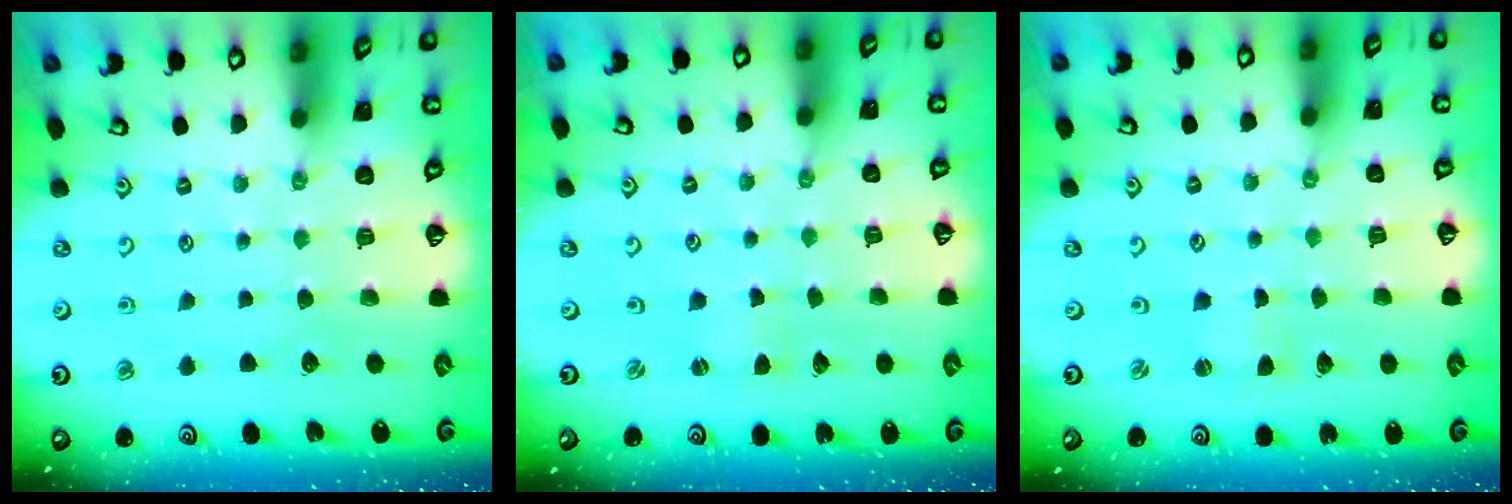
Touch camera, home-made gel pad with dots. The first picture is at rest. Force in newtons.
{"total": 0.6, "press": 0.6, "slide": 0.1}
{"total": 0.7, "press": 0.7, "slide": 0.2}